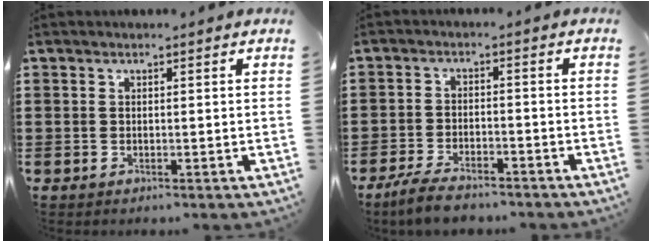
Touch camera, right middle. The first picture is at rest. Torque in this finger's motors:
{"motor_torque": [0.50, -0.21, 0.09, 0.09]}